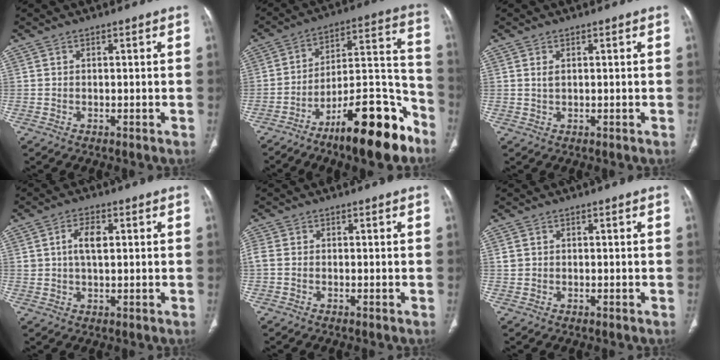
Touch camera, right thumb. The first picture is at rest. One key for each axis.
{"total": 20.3, "fx": -13.3, "fy": 5.7, "fz": 14.3, "tx": -0.199, "ty": 0.104, "tz": -0.215}
{"total": 1.1, "fx": 0.4, "fy": 0.6, "fz": 0.9, "tx": -0.021, "ty": 0.003, "tz": 0.012}
{"total": 4.9, "fx": 1.0, "fy": 2.6, "fz": 4.0, "tx": -0.074, "ty": 0.004, "tz": 0.019}
{"total": 2.2, "fx": -0.4, "fy": 1.6, "fz": 1.4, "tx": -0.041, "ty": 0.001, "tz": -0.011}
{"total": 1.3, "fx": 0.1, "fy": 1.2, "fz": 0.5, "tx": -0.009, "ty": 0.003, "tz": 0.005}